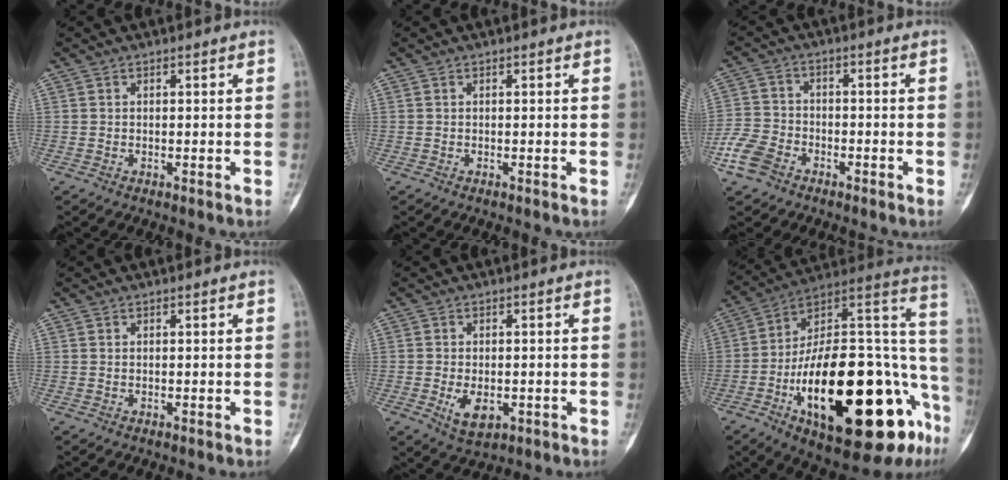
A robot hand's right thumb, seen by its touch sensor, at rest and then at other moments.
{"total": 0.0}
{"total": 7.1, "force": [-4.2, 4.9, 3.1], "torque": [-0.065, 0.018, -0.086]}
{"total": 0.0}
{"total": 5.4, "force": [-1.5, 3.2, 4.1], "torque": [-0.062, -0.006, -0.017]}
{"total": 36.1, "force": [-11.6, 14.1, 31.1], "torque": [-0.405, 0.050, -0.174]}